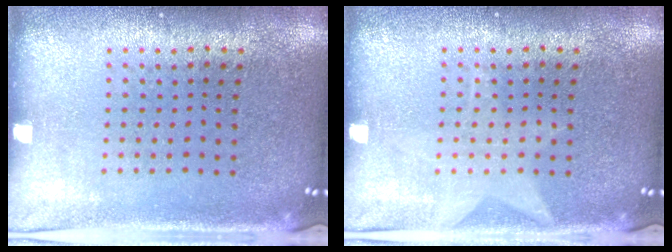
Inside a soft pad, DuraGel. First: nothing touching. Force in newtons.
{"total": 1.0, "press": 1.0, "slide": 0.1}